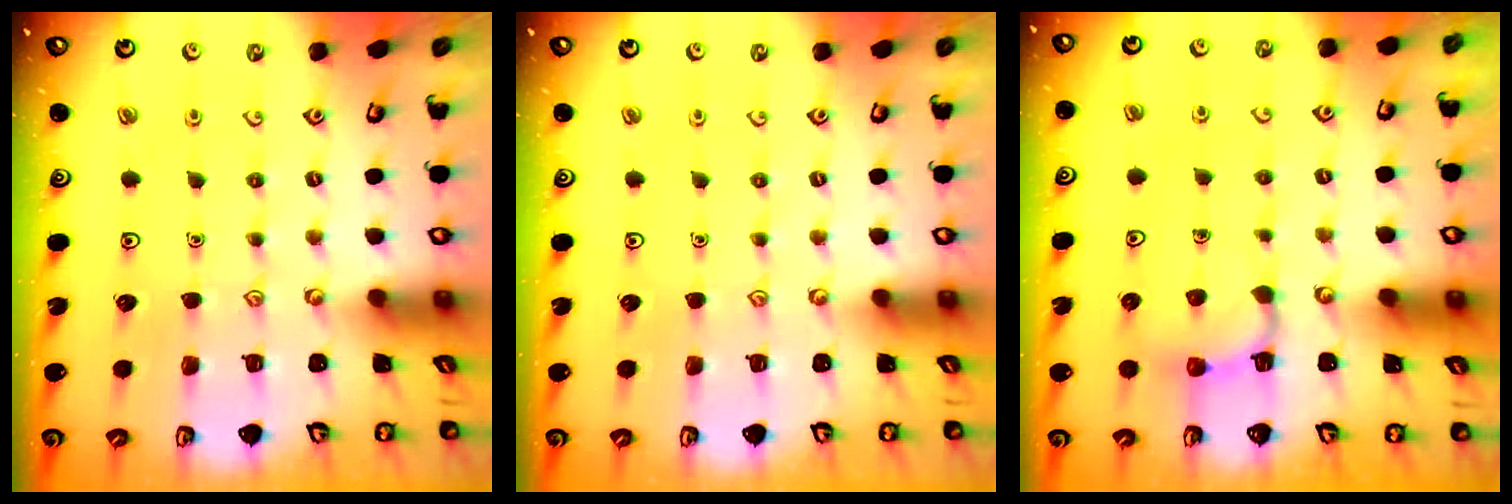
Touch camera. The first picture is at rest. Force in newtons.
{"total": 0.0}
{"total": 3.0, "press": 2.9, "slide": 0.7}